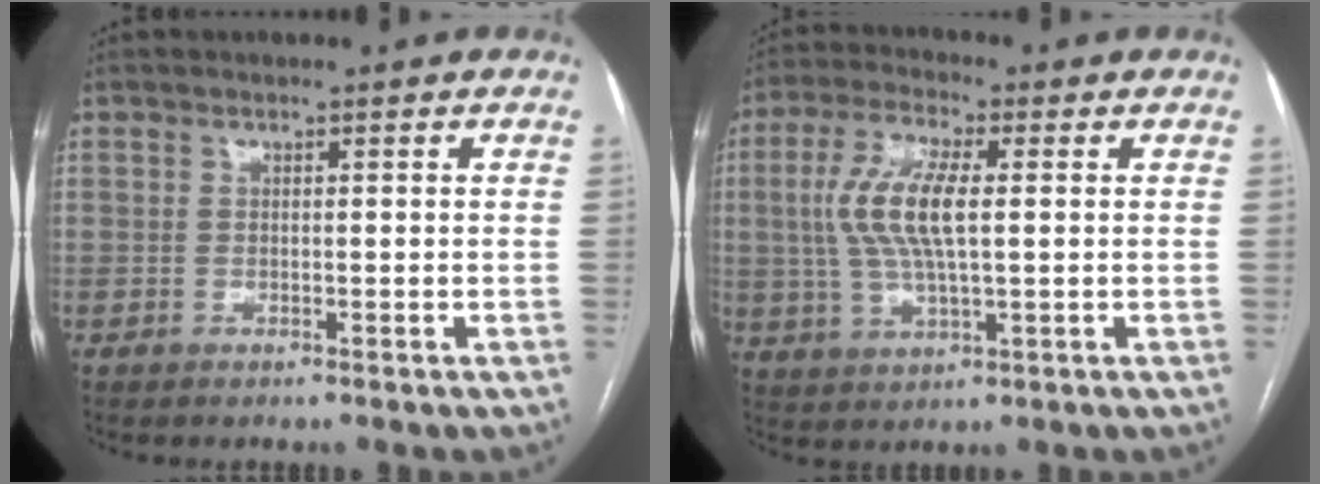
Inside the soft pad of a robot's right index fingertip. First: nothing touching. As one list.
[{"total": 9.9, "force": [1.2, 2.6, 9.5], "torque": [-0.205, 0.008, 0.022]}]